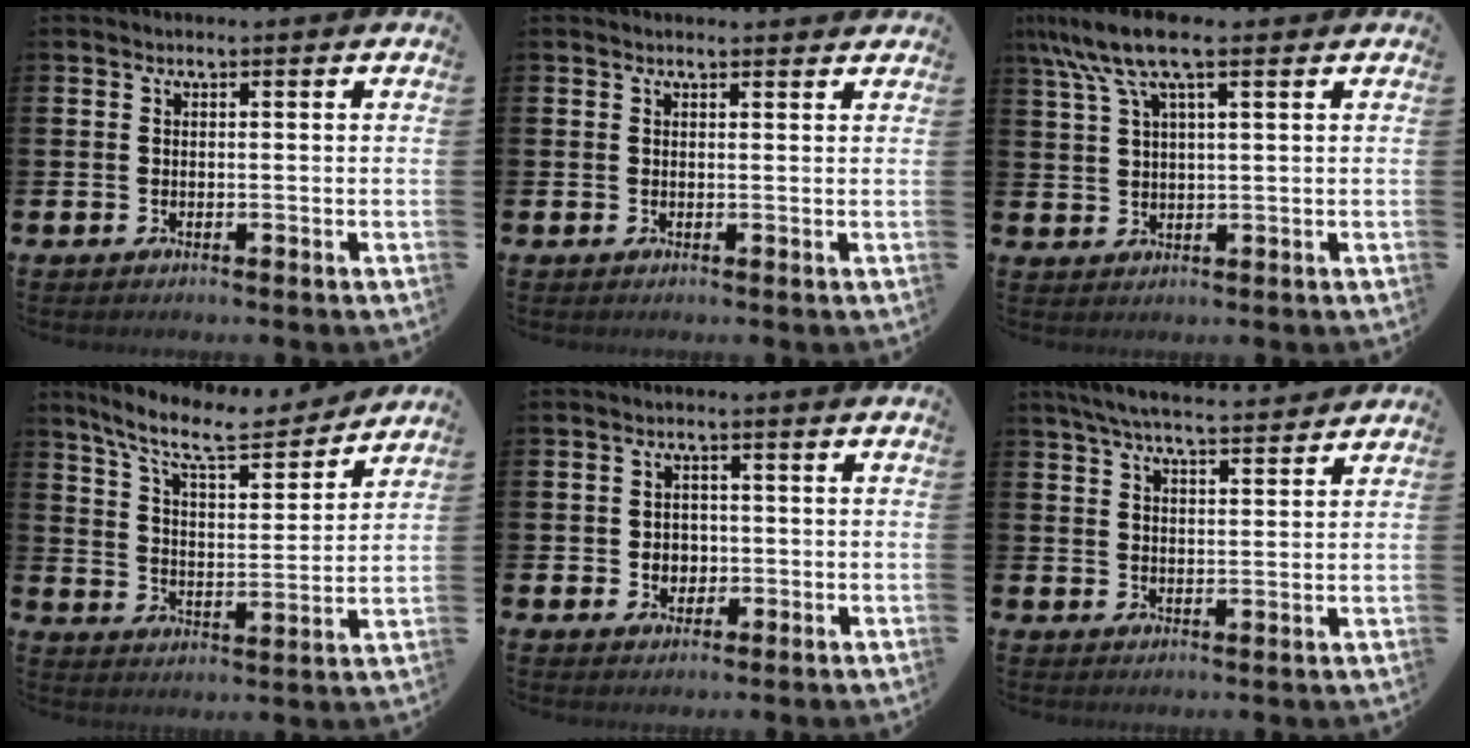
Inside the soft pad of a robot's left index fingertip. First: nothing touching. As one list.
[{"total": 0.5, "force": [0.5, 0.0, 0.2], "torque": [0.005, -0.001, 0.007]}, {"total": 8.4, "force": [5.5, 2.2, 6.0], "torque": [-0.126, -0.005, 0.098]}, {"total": 9.6, "force": [8.4, 2.0, 4.2], "torque": [-0.112, -0.050, 0.146]}, {"total": 2.5, "force": [-0.2, 2.3, 0.9], "torque": [0.000, 0.000, -0.014]}, {"total": 5.8, "force": [5.5, 0.4, 1.8], "torque": [-0.048, -0.027, 0.099]}]